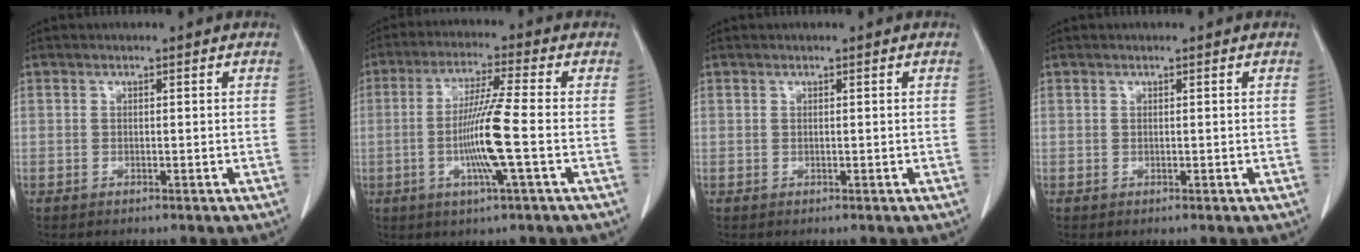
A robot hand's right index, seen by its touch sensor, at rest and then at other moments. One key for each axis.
{"total": 9.7, "fx": -2.0, "fy": -1.0, "fz": 9.4, "tx": -0.185, "ty": -0.009, "tz": -0.041}
{"total": 0.0}
{"total": 0.0}